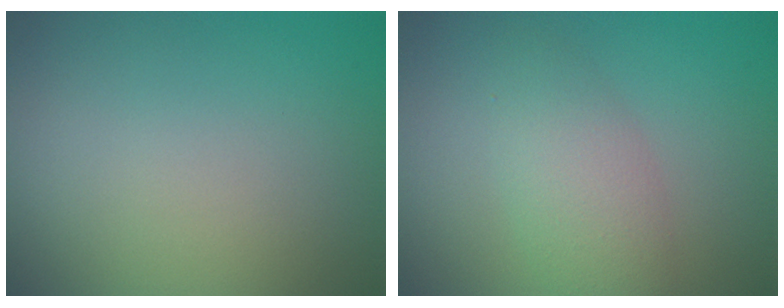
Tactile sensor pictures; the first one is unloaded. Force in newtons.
{"total": 3.4, "press": 3.3, "slide": 0.1}